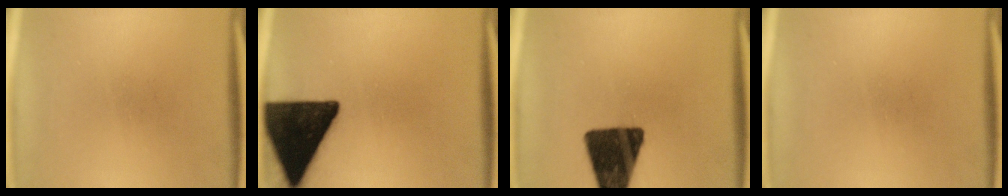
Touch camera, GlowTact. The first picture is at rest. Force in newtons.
{"total": 18.3}
{"total": 16.5}
{"total": 0.0}